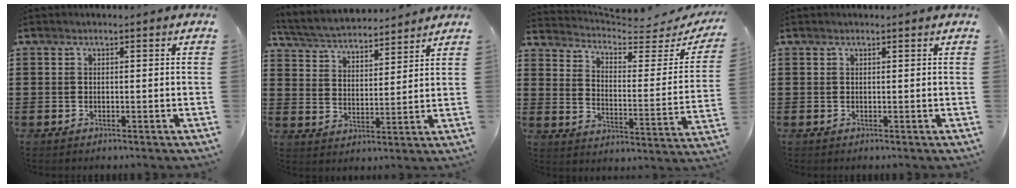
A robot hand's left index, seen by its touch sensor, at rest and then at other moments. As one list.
[{"total": 4.5, "force": [4.5, 0.4, 0.7], "torque": [-0.037, -0.026, 0.075]}, {"total": 4.1, "force": [3.6, 0.6, 1.9], "torque": [-0.058, -0.030, 0.056]}, {"total": 0.0}]